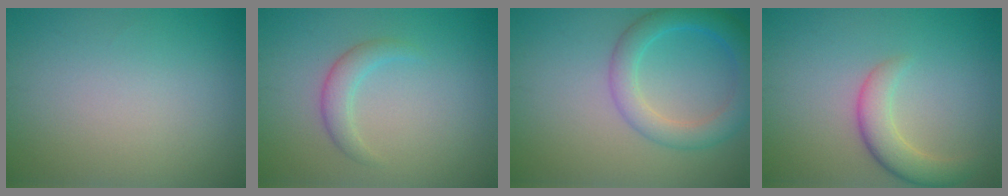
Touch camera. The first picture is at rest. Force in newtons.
{"total": 2.1, "press": 2.1, "slide": 0.1}
{"total": 4.5, "press": 4.5, "slide": 0.4}
{"total": 3.7, "press": 3.6, "slide": 0.3}